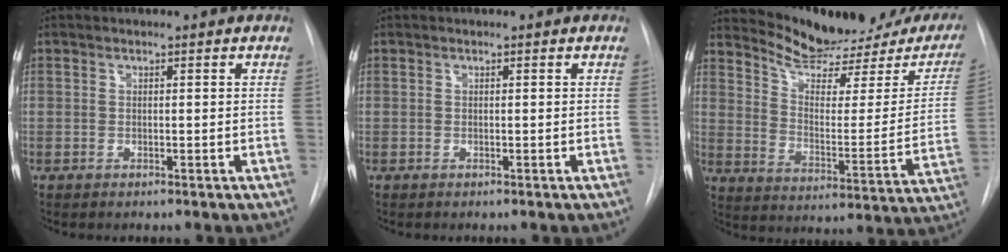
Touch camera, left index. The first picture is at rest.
{"total": 0.0}
{"total": 20.4, "force": [18.3, 5.8, 7.0], "torque": [-0.087, -0.044, 0.239]}